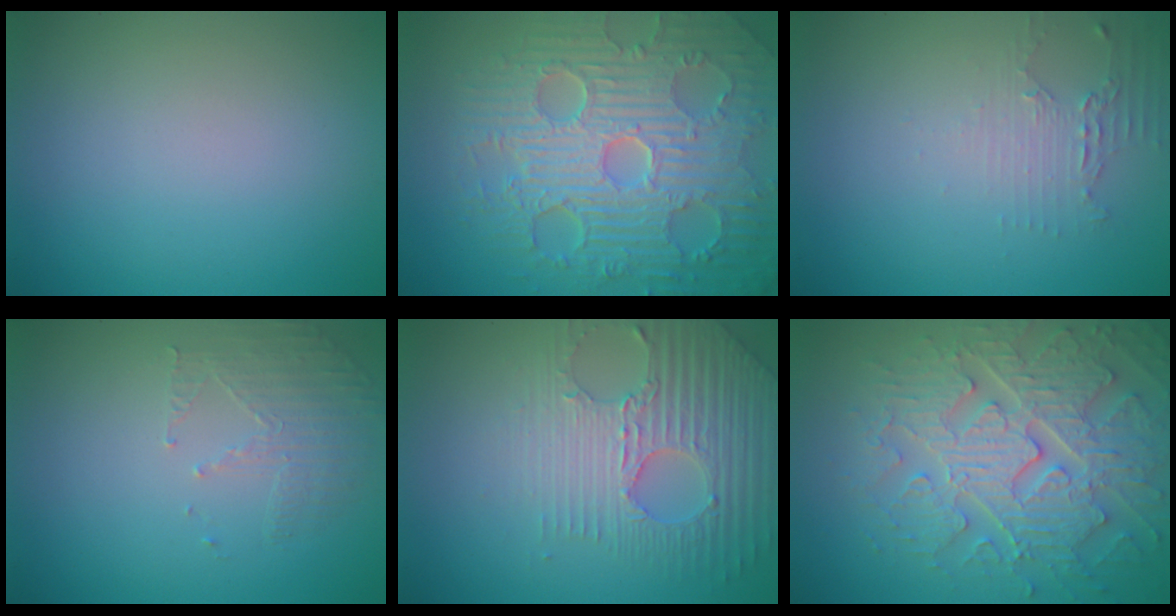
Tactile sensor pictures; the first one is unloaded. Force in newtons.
{"total": 10.7, "press": 7.2, "slide": 7.9}
{"total": 1.9, "press": 1.3, "slide": 1.4}
{"total": 1.7, "press": 0.9, "slide": 1.4}
{"total": 5.4, "press": 4.6, "slide": 2.9}
{"total": 7.8, "press": 6.3, "slide": 4.6}